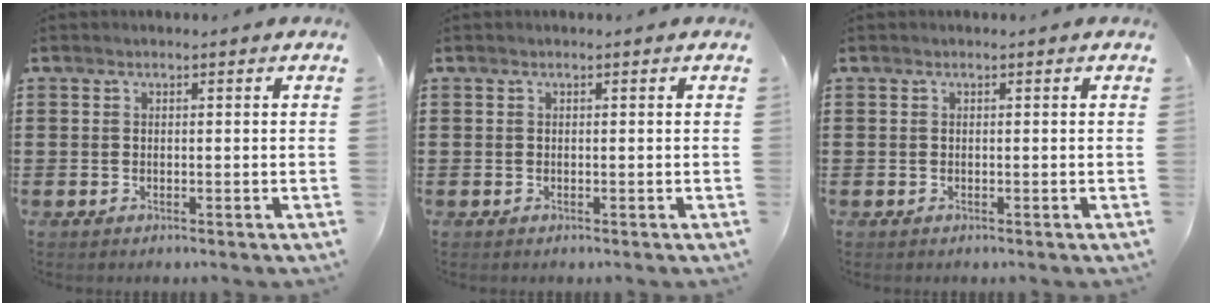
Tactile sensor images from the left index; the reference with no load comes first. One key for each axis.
{"total": 0.0}
{"total": 0.0}